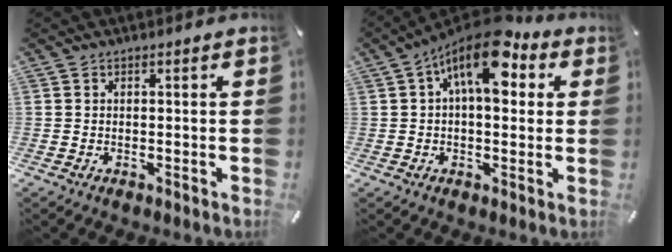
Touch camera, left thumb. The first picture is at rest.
{"total": 13.5, "force": [5.6, 6.5, 10.4], "torque": [-0.153, -0.021, 0.096]}